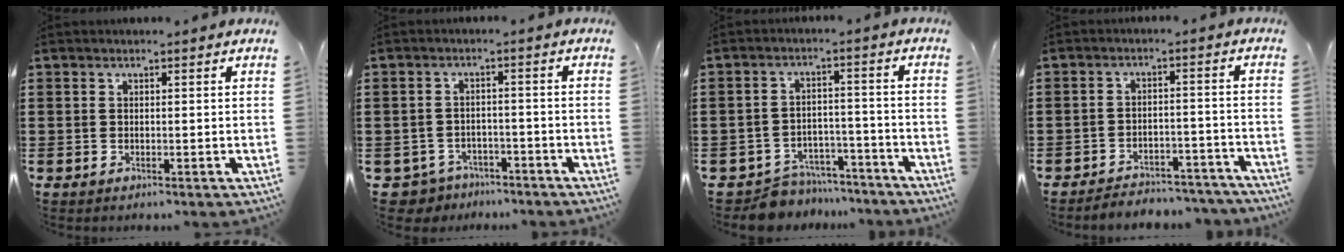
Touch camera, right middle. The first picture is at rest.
{"total": 3.3, "force": [-3.2, 1.0, 0.0], "torque": [-0.024, -0.004, -0.073]}
{"total": 5.8, "force": [-5.7, 1.1, 0.2], "torque": [-0.009, 0.017, -0.116]}
{"total": 4.0, "force": [-3.9, 0.4, 0.1], "torque": [-0.005, 0.006, -0.084]}